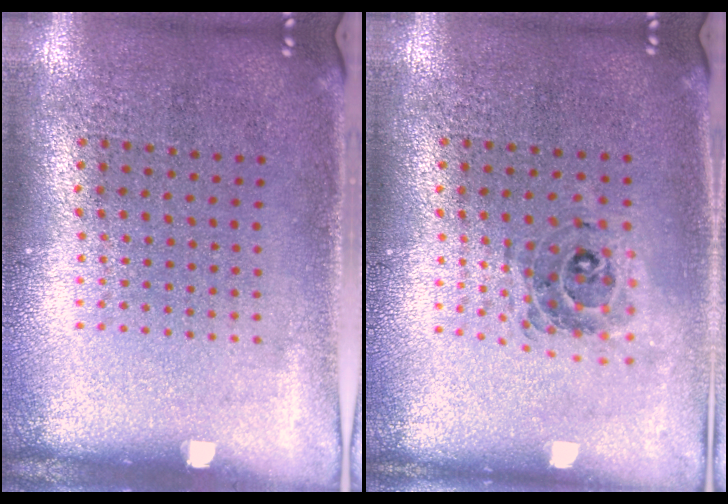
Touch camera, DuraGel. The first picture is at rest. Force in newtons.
{"total": 0.7, "press": 0.7, "slide": 0.2}